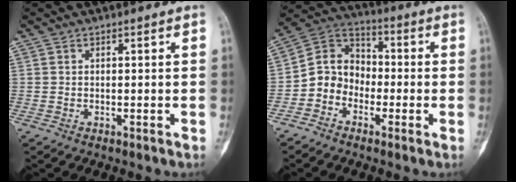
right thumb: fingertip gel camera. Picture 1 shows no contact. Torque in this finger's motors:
{"motor_torque": [0.03, -0.03, 0.68, -0.74, 0.01]}